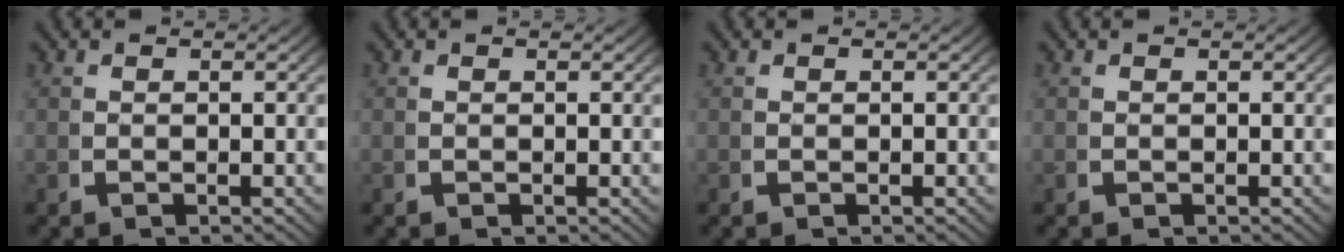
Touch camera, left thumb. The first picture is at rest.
{"total": 0.0}
{"total": 0.0}
{"total": 0.0}